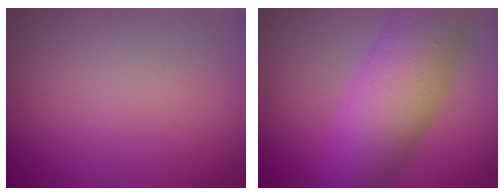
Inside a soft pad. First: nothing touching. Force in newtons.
{"total": 9.5, "press": 9.5, "slide": 0.1}